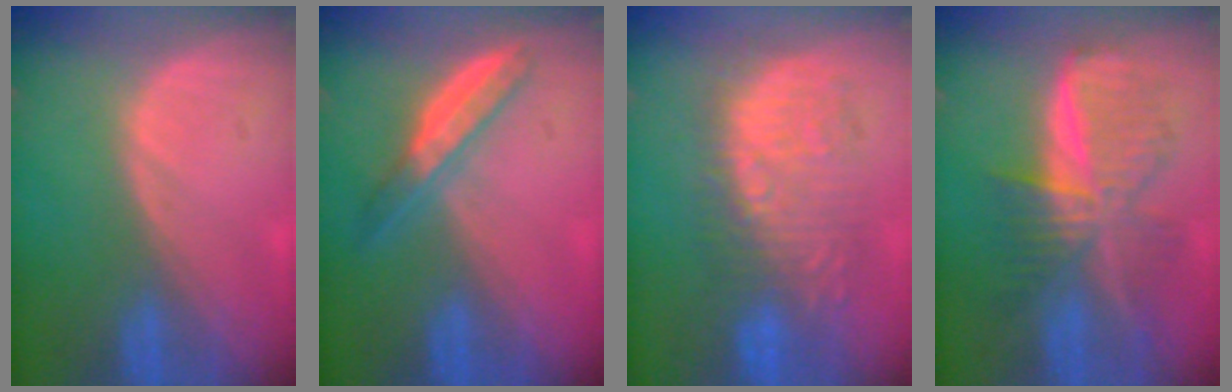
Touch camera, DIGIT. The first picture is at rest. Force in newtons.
{"total": 4.5, "press": 4.4, "slide": 0.9}
{"total": 9.5, "press": 9.4, "slide": 1.0}
{"total": 9.4, "press": 9.4, "slide": 0.5}